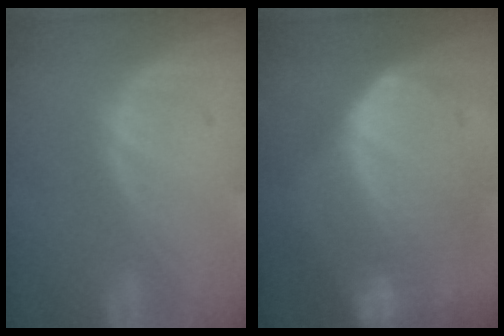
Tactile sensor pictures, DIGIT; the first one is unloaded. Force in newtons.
{"total": 10.5, "press": 9.1, "slide": 5.2}